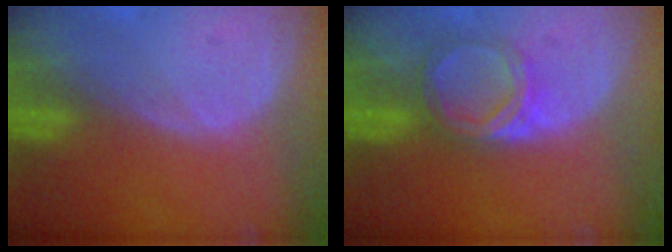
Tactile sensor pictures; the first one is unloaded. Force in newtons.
{"total": 5.3, "press": 4.7, "slide": 2.4}